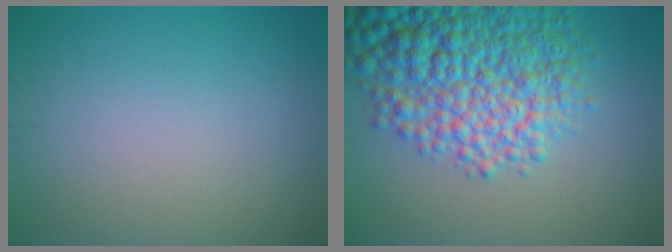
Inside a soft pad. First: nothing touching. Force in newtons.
{"total": 10.2, "press": 10.2, "slide": 0.3}